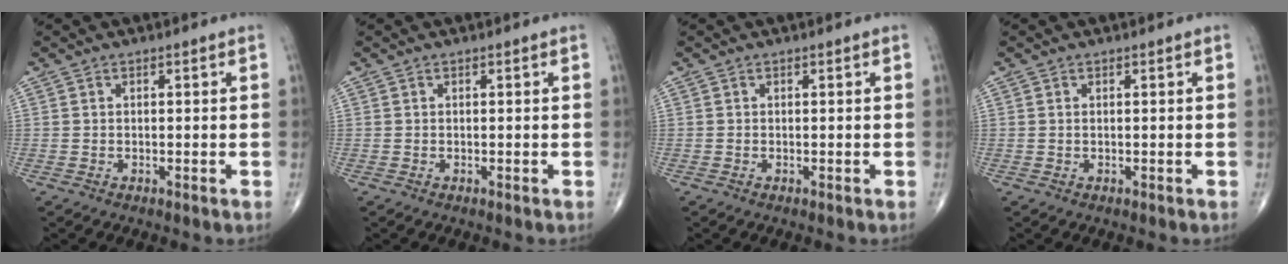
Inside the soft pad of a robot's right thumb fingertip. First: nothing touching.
{"total": 0.0}
{"total": 0.0}
{"total": 0.0}